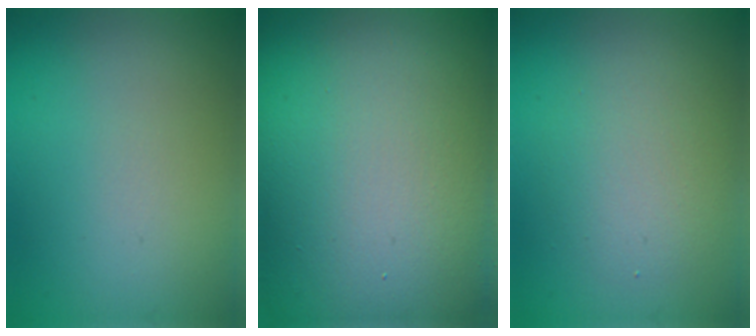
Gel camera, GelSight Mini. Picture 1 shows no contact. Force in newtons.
{"total": 25.5, "press": 25.5, "slide": 1.0}
{"total": 3.5, "press": 3.4, "slide": 0.4}